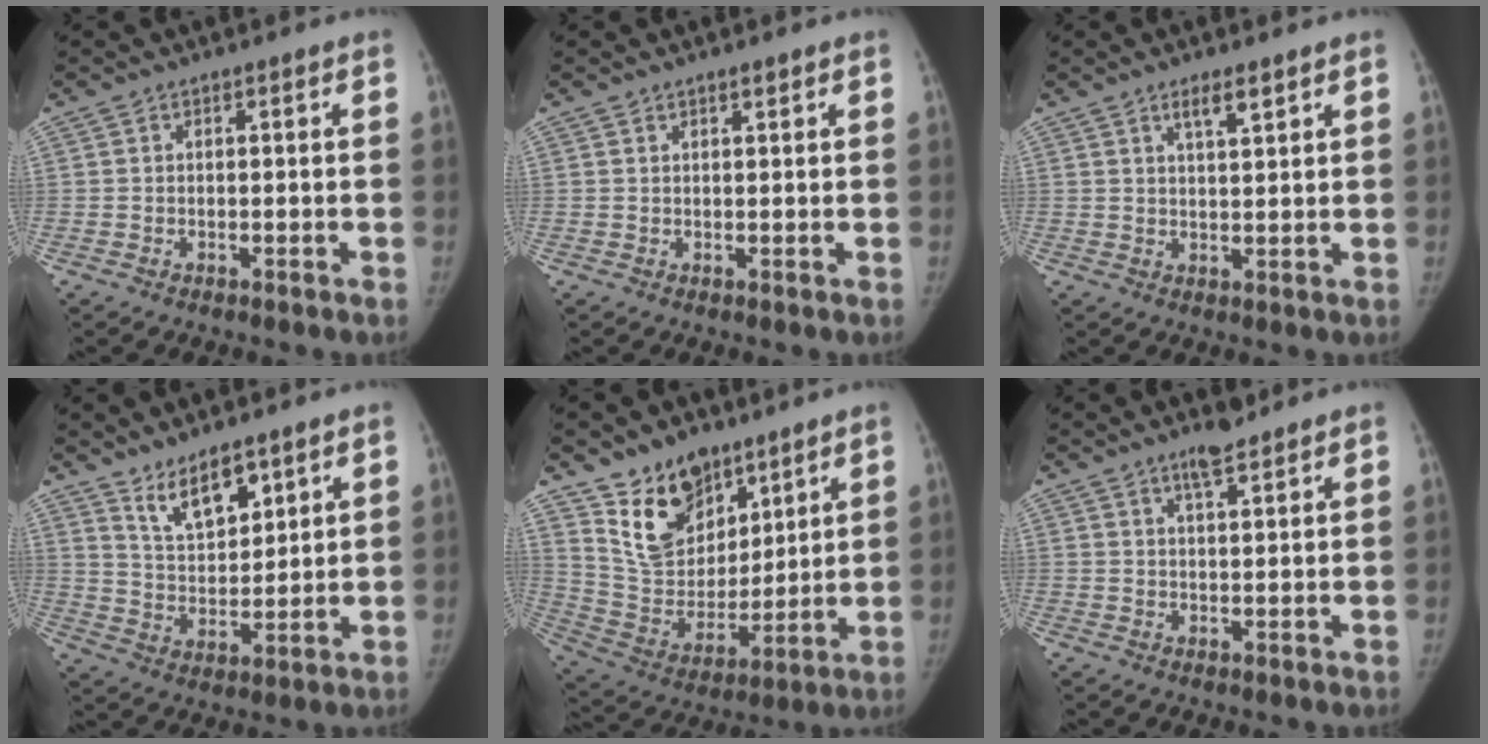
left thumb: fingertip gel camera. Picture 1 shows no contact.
{"total": 0.9, "force": [0.7, 0.3, 0.5], "torque": [-0.002, -0.004, 0.011]}
{"total": 3.7, "force": [2.4, 0.9, 2.6], "torque": [-0.040, -0.015, 0.042]}
{"total": 9.1, "force": [6.3, 3.9, 5.4], "torque": [-0.066, -0.048, 0.119]}
{"total": 15.2, "force": [10.2, 9.2, 6.5], "torque": [-0.069, -0.067, 0.203]}
{"total": 4.2, "force": [3.3, 1.0, 2.5], "torque": [-0.037, -0.021, 0.056]}